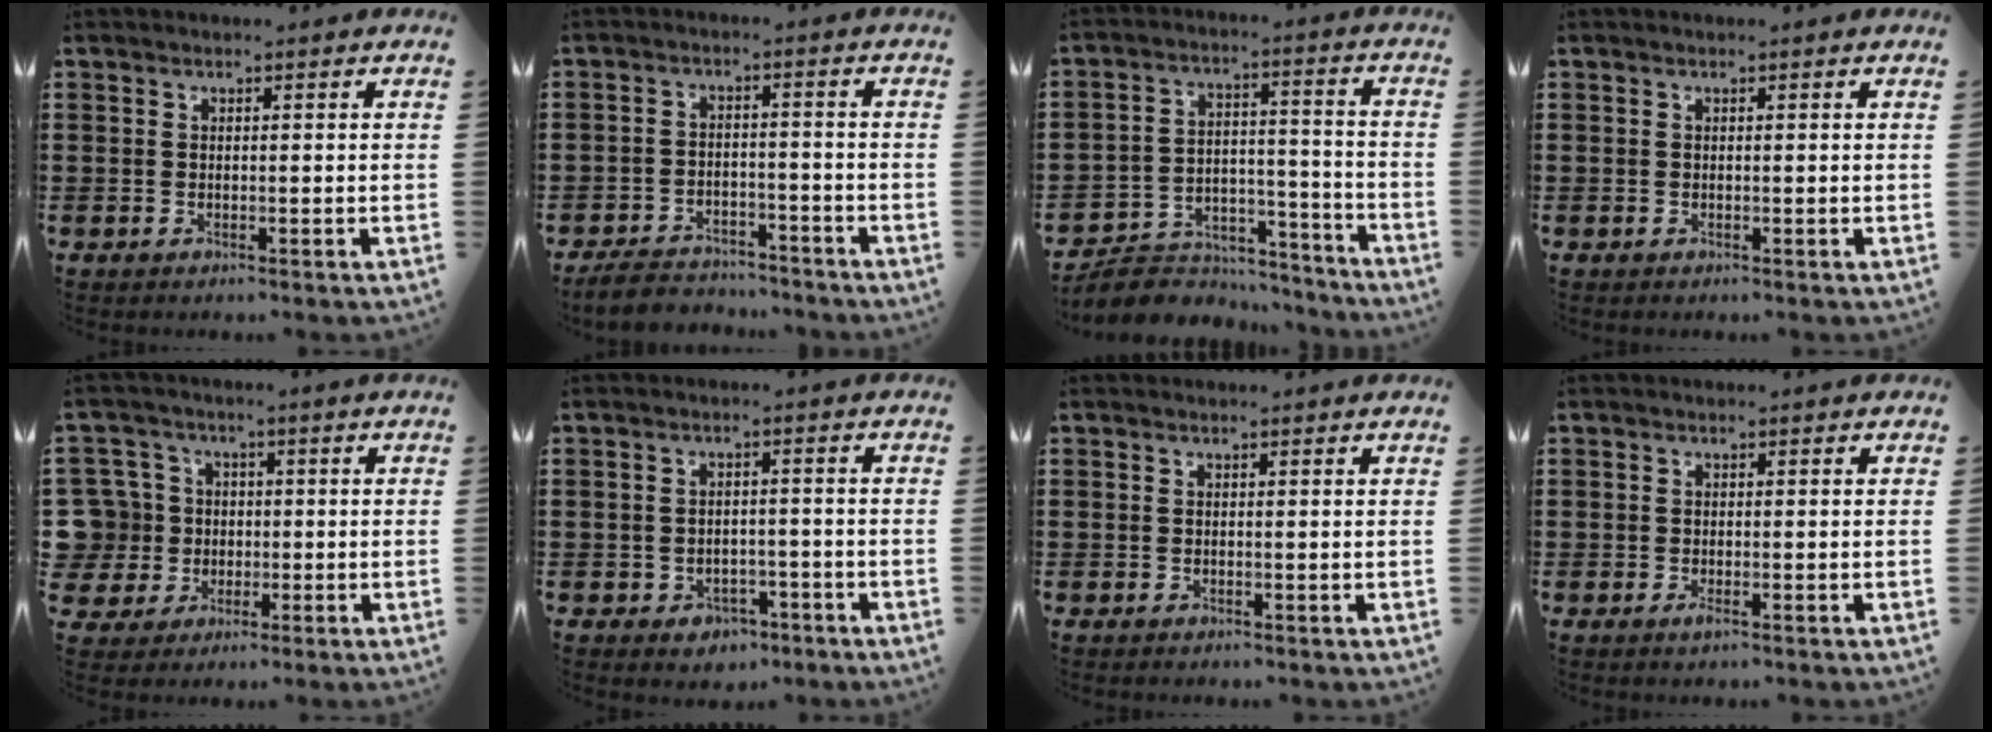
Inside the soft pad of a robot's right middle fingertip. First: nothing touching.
{"total": 4.2, "force": [-4.1, 0.9, 0.2], "torque": [-0.014, 0.007, -0.089]}
{"total": 6.8, "force": [-6.3, 2.4, 0.7], "torque": [-0.012, 0.020, -0.126]}
{"total": 0.0}
{"total": 9.0, "force": [0.5, 8.6, 2.3], "torque": [-0.115, 0.011, 0.010]}
{"total": 2.2, "force": [-1.7, 1.4, 0.4], "torque": [-0.015, 0.003, -0.039]}
{"total": 0.0}
{"total": 0.7, "force": [-0.3, 0.2, 0.6], "torque": [-0.013, -0.005, -0.004]}